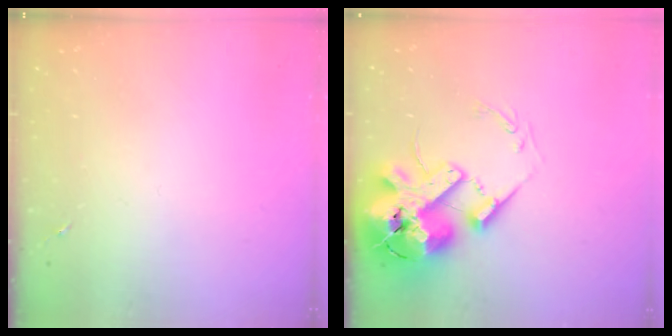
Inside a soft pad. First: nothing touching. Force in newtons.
{"total": 23.0, "press": 22.7, "slide": 3.8}